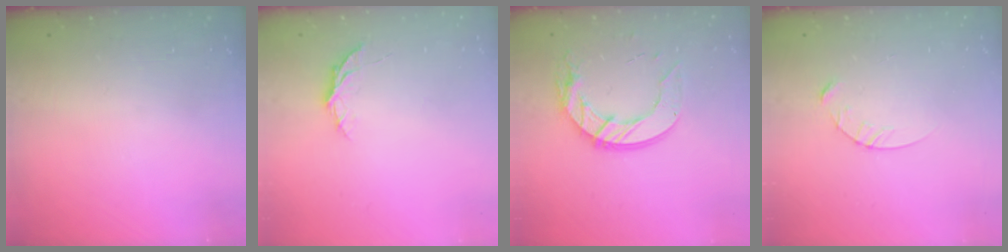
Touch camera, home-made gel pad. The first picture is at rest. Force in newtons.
{"total": 5.1, "press": 5.1, "slide": 0.4}
{"total": 12.9, "press": 12.9, "slide": 0.8}
{"total": 4.6, "press": 4.5, "slide": 0.5}